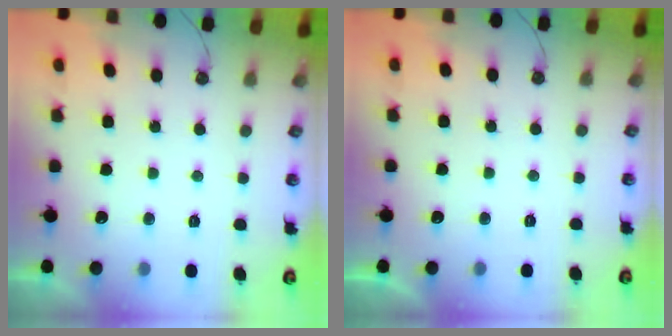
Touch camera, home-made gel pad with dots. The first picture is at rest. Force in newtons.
{"total": 0.0}